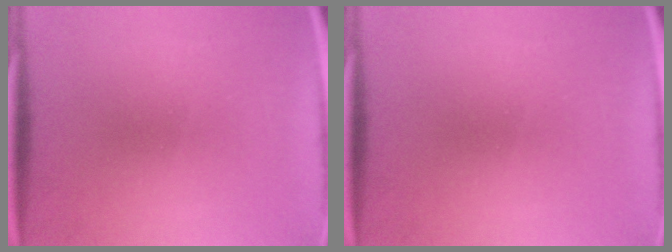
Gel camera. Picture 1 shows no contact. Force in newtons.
{"total": 0.0}